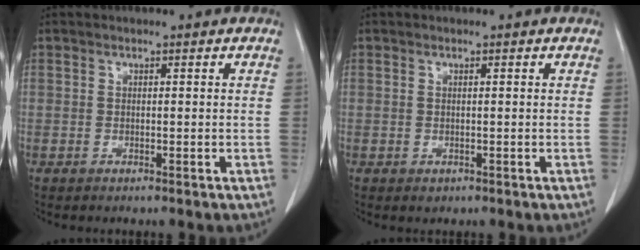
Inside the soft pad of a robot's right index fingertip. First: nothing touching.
{"total": 0.7, "force": [-0.1, 0.5, 0.4], "torque": [-0.006, 0.000, 0.003]}